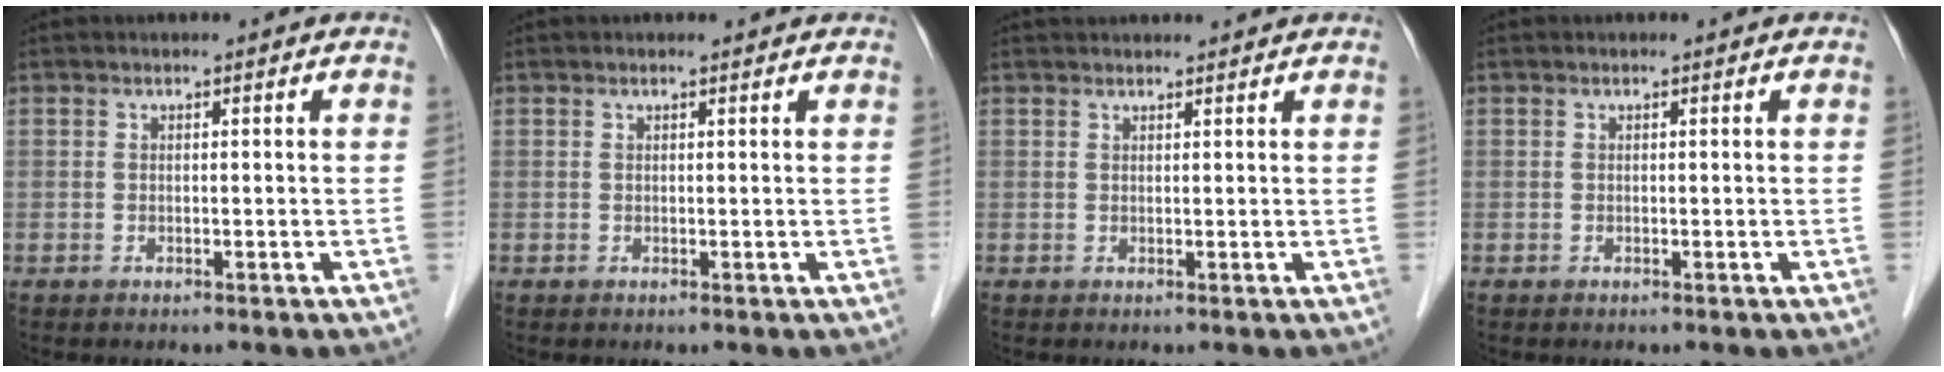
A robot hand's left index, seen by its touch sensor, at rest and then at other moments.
{"total": 1.0, "force": [0.9, 0.2, 0.4], "torque": [-0.012, 0.008, 0.009]}
{"total": 4.9, "force": [4.6, 0.6, 1.5], "torque": [-0.014, 0.031, 0.057]}
{"total": 0.0}